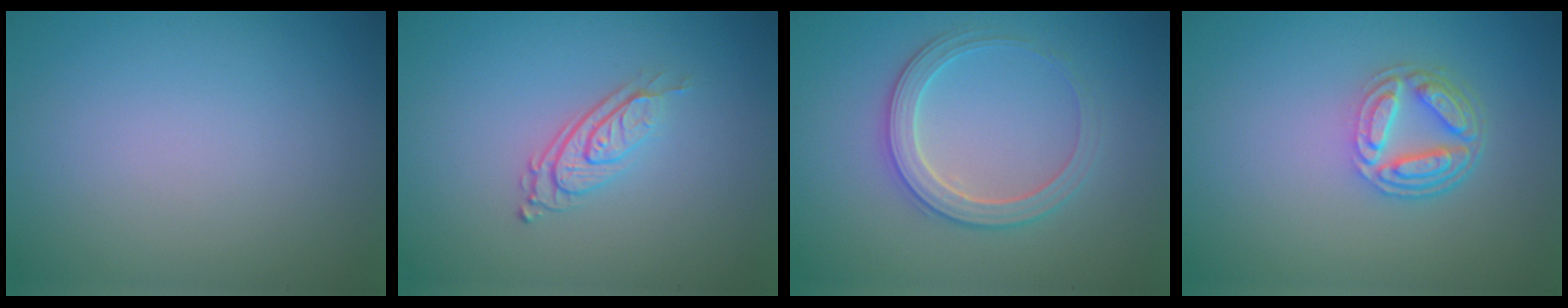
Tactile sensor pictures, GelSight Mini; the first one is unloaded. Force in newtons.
{"total": 3.1, "press": 1.9, "slide": 2.4}
{"total": 2.9, "press": 2.9, "slide": 0.3}
{"total": 4.3, "press": 3.2, "slide": 2.8}